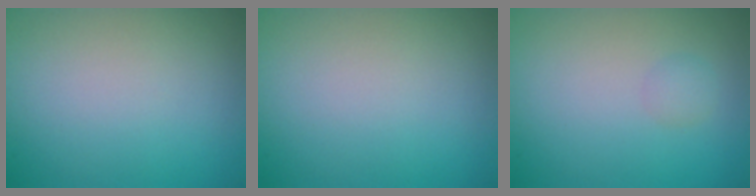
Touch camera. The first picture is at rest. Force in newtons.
{"total": 0.0}
{"total": 1.0, "press": 1.0, "slide": 0.1}